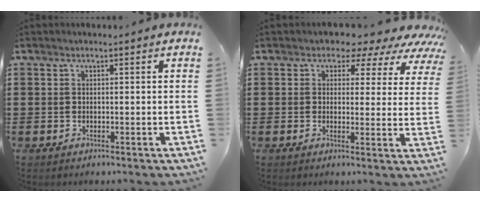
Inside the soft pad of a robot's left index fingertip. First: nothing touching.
{"total": 3.8, "force": [2.8, 2.3, 1.0], "torque": [-0.018, -0.022, 0.040]}